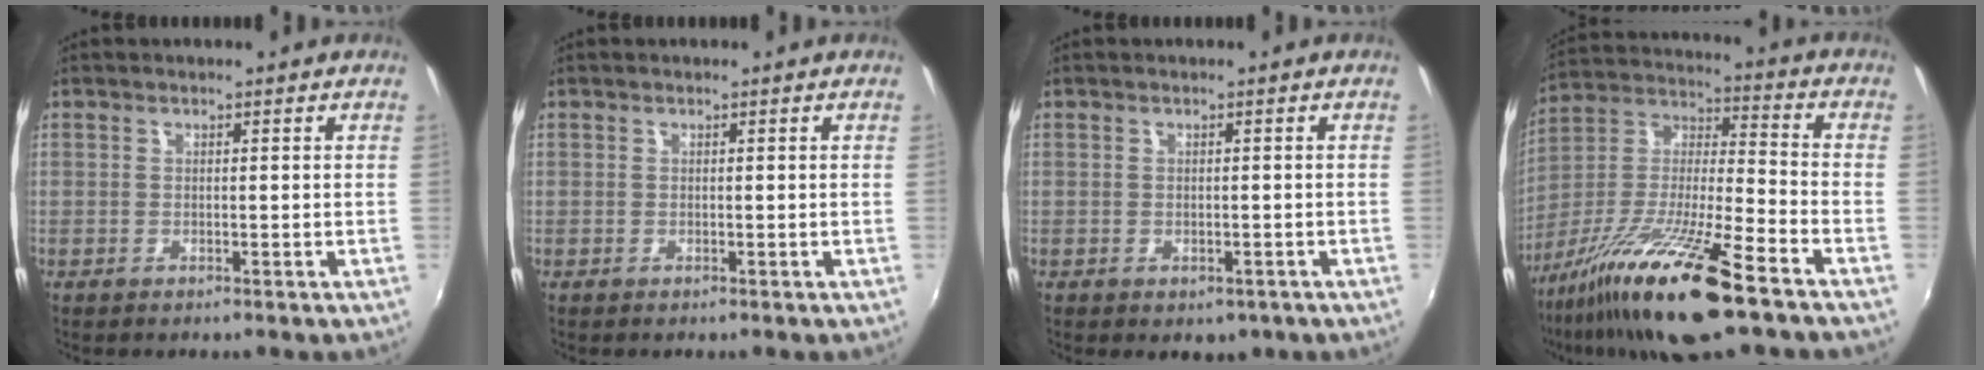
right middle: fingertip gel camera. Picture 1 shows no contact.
{"total": 0.0}
{"total": 2.3, "force": [-1.0, 1.8, 1.2], "torque": [-0.021, -0.008, -0.010]}
{"total": 19.7, "force": [-12.5, 2.3, 15.0], "torque": [-0.283, -0.020, -0.233]}